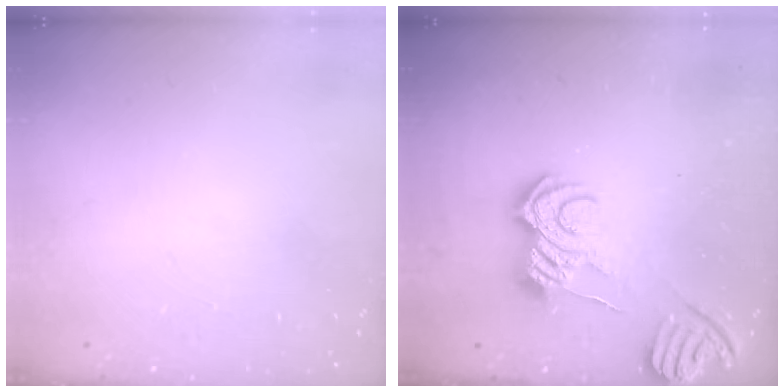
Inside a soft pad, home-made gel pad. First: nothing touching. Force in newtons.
{"total": 9.0, "press": 9.0, "slide": 0.7}